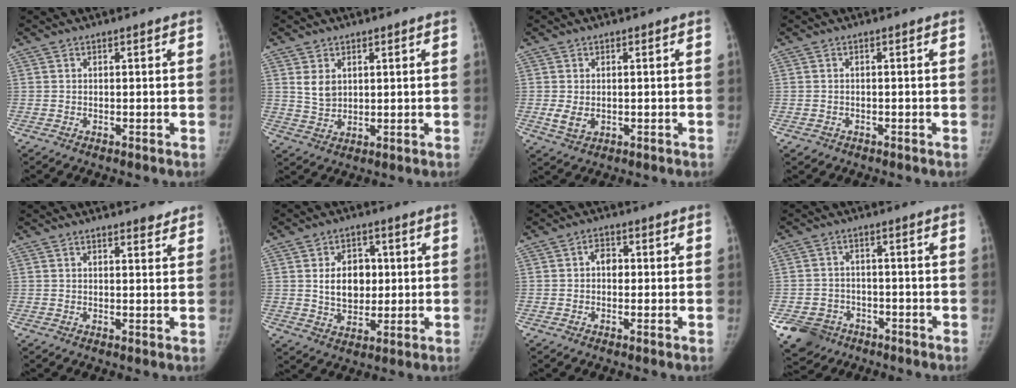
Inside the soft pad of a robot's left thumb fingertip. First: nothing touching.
{"total": 4.2, "force": [1.7, 3.1, 2.3], "torque": [-0.027, -0.017, 0.040]}
{"total": 3.2, "force": [-0.3, 2.3, 2.3], "torque": [-0.039, -0.008, 0.002]}
{"total": 1.2, "force": [-0.7, 1.0, 0.1], "torque": [-0.003, 0.004, -0.009]}
{"total": 2.9, "force": [2.4, 0.8, 1.4], "torque": [-0.005, -0.010, 0.029]}
{"total": 8.9, "force": [1.3, 6.5, 5.9], "torque": [-0.059, -0.005, 0.027]}
{"total": 2.8, "force": [0.1, 2.0, 1.9], "torque": [-0.014, 0.006, -0.006]}
{"total": 8.5, "force": [-4.8, 6.7, 2.3], "torque": [-0.041, 0.023, -0.072]}